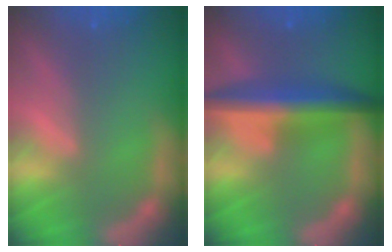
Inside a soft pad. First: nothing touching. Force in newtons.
{"total": 7.1}